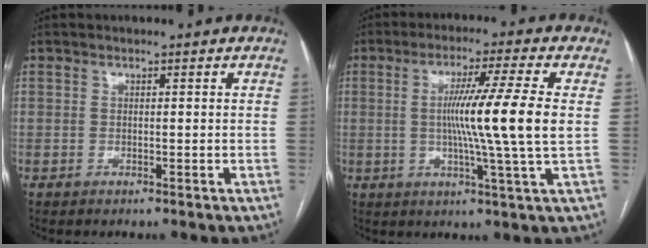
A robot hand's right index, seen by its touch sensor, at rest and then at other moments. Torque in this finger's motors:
{"motor_torque": [1.61, 0.21, 0.68, 0.21]}